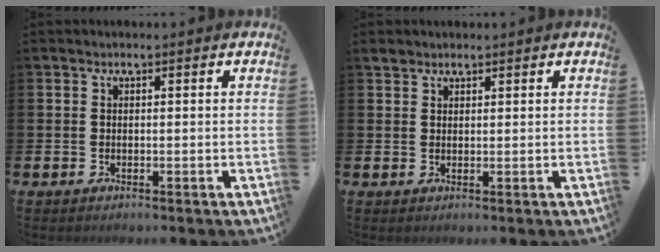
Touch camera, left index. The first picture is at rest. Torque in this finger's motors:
{"motor_torque": [0.30, 0.05, 0.24, 0.06]}